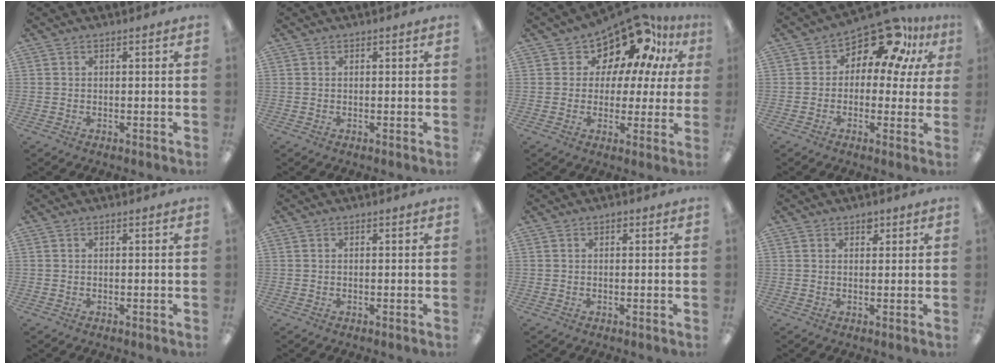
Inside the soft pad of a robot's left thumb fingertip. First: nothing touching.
{"total": 0.0}
{"total": 12.8, "force": [10.0, 6.4, 4.8], "torque": [-0.090, -0.083, 0.176]}
{"total": 12.1, "force": [8.0, 6.2, 6.6], "torque": [-0.101, -0.058, 0.142]}
{"total": 0.0}
{"total": 0.0}
{"total": 0.7, "force": [0.4, 0.5, 0.4], "torque": [-0.008, 0.003, 0.007]}
{"total": 2.0, "force": [1.4, 1.3, 0.6], "torque": [0.003, -0.005, 0.022]}